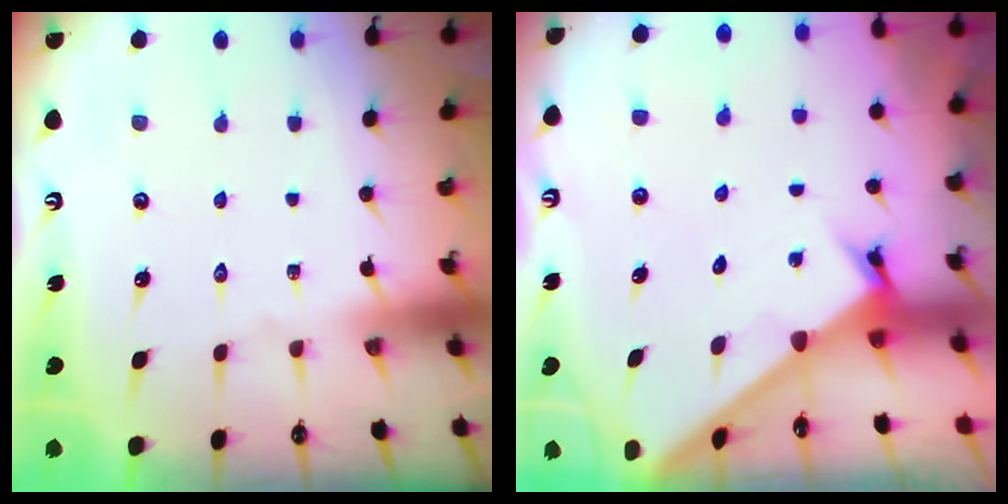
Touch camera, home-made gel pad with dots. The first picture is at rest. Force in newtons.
{"total": 2.0, "press": 2.0, "slide": 0.2}